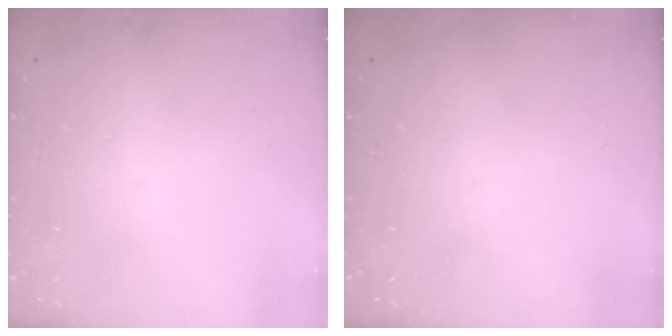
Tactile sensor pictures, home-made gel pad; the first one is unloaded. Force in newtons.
{"total": 0.0}